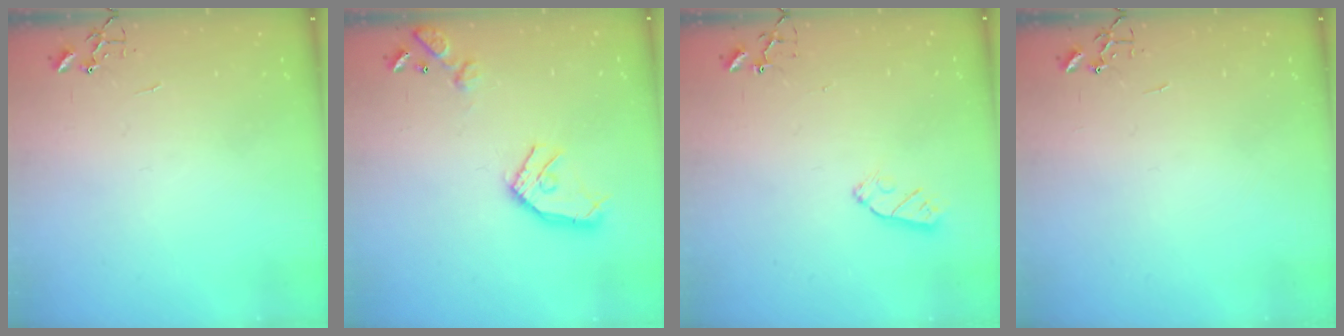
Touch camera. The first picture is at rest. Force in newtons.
{"total": 14.7, "press": 14.6, "slide": 1.6}
{"total": 5.5, "press": 5.4, "slide": 0.8}
{"total": 0.0}